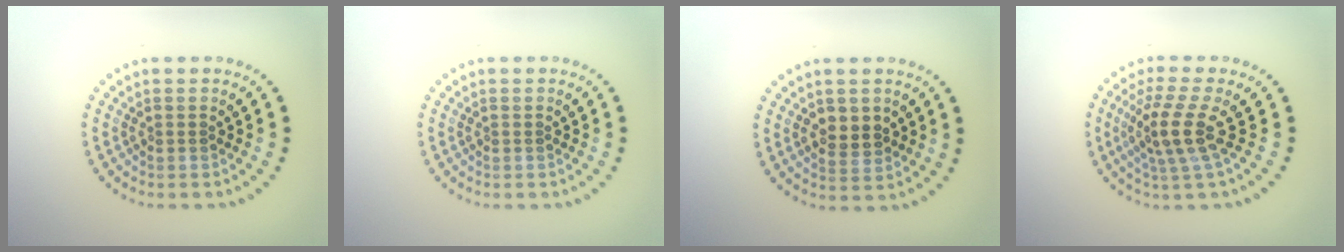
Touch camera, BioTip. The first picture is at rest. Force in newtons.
{"total": 0.0}
{"total": 2.5, "press": 2.4, "slide": 0.5}
{"total": 3.8, "press": 2.9, "slide": 2.4}